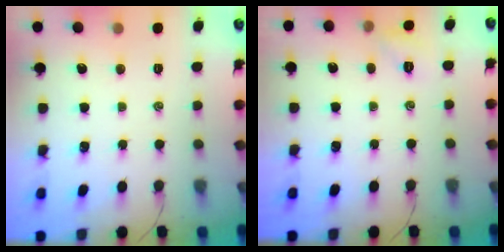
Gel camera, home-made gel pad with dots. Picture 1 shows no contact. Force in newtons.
{"total": 3.3, "press": 3.3, "slide": 0.2}